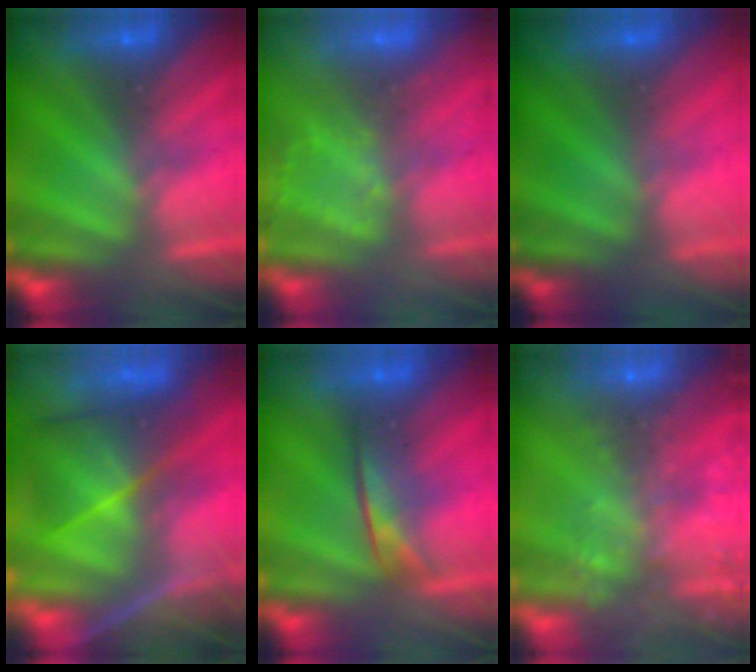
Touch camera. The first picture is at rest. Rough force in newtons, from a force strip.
{"total": 2.8}
{"total": 2.4}
{"total": 7.3}
{"total": 2.1}
{"total": 8.3}